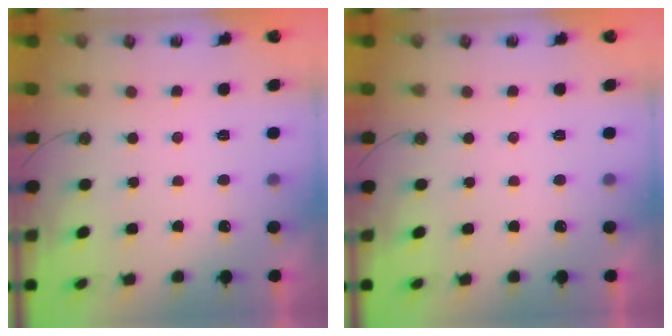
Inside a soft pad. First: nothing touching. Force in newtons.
{"total": 0.0}